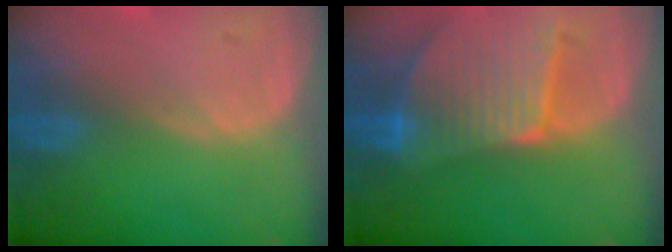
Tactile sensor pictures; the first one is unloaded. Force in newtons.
{"total": 9.6, "press": 8.4, "slide": 4.6}